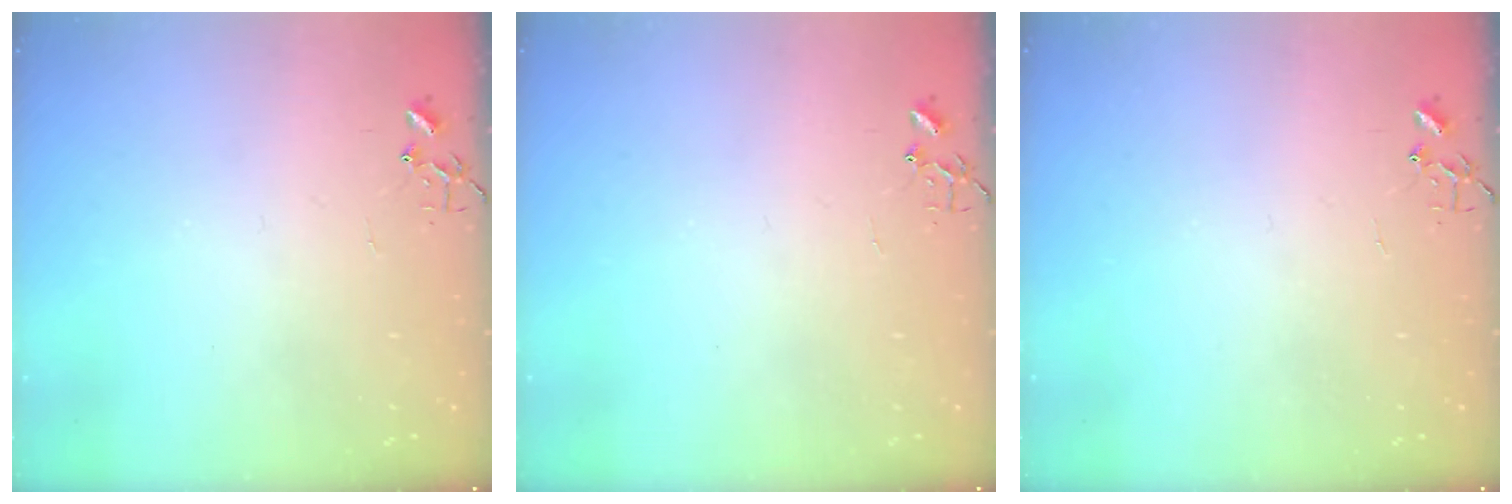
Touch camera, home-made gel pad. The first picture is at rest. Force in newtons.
{"total": 0.0}
{"total": 0.0}